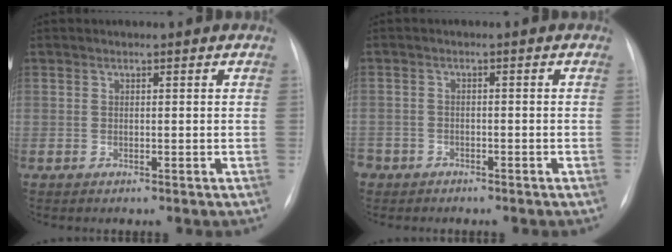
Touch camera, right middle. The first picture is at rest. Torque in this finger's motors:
{"motor_torque": [2.05, -0.09, 1.05, 0.00]}